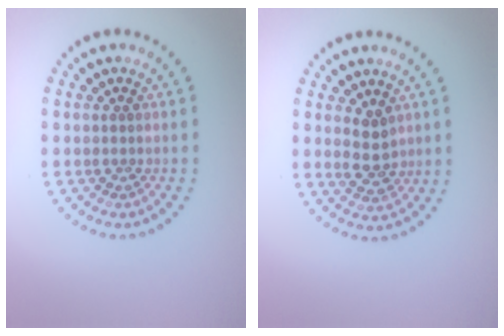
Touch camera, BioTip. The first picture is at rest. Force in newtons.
{"total": 2.5, "press": 2.4, "slide": 0.7}